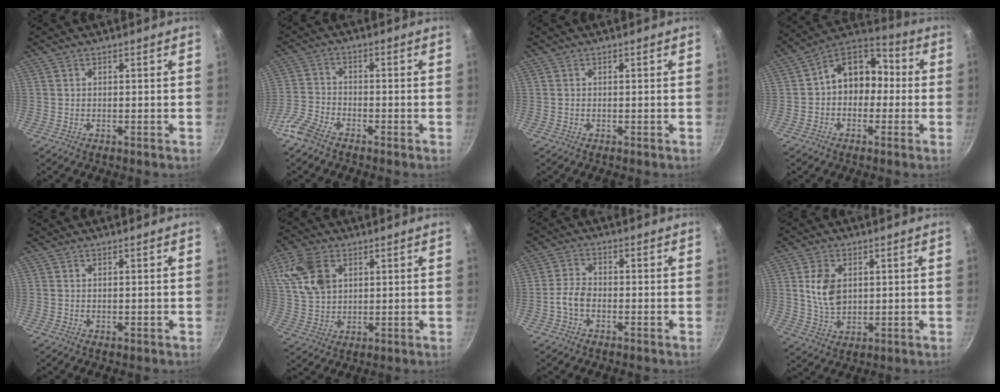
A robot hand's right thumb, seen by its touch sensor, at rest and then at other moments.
{"total": 6.0, "force": [-4.5, 2.8, 2.8], "torque": [-0.059, 0.031, -0.102]}
{"total": 0.0}
{"total": 12.2, "force": [-0.4, 9.6, 7.5], "torque": [-0.063, 0.051, -0.029]}
{"total": 0.0}
{"total": 10.7, "force": [3.9, 7.4, 6.7], "torque": [-0.115, -0.004, 0.078]}
{"total": 3.8, "force": [-1.6, 2.4, 2.5], "torque": [-0.053, 0.022, -0.041]}
{"total": 8.1, "force": [1.7, 5.5, 5.6], "torque": [-0.092, -0.012, 0.035]}